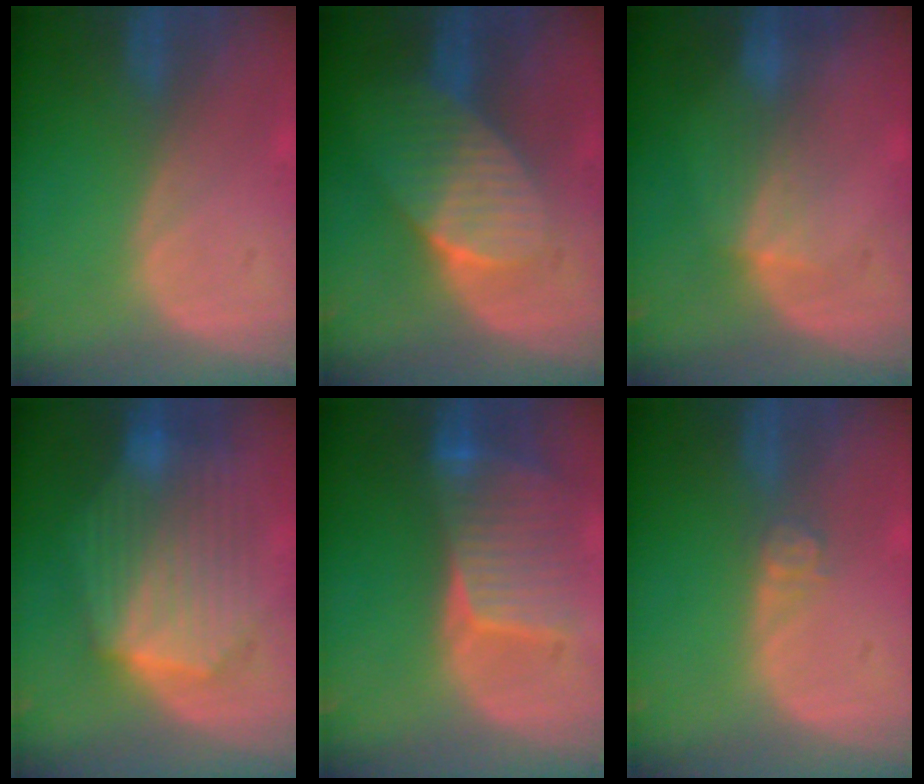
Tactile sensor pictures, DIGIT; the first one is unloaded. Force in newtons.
{"total": 7.7, "press": 6.9, "slide": 3.4}
{"total": 3.0, "press": 2.8, "slide": 1.1}
{"total": 10.3, "press": 10.3, "slide": 0.9}
{"total": 8.3, "press": 7.8, "slide": 2.9}
{"total": 2.4, "press": 2.0, "slide": 1.3}